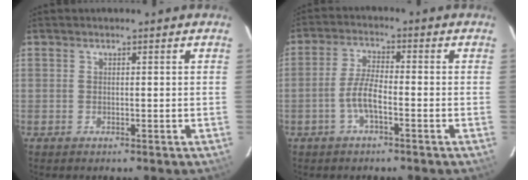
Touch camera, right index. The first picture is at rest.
{"total": 4.9, "force": [-2.2, 1.0, 4.3], "torque": [-0.094, 0.008, -0.044]}